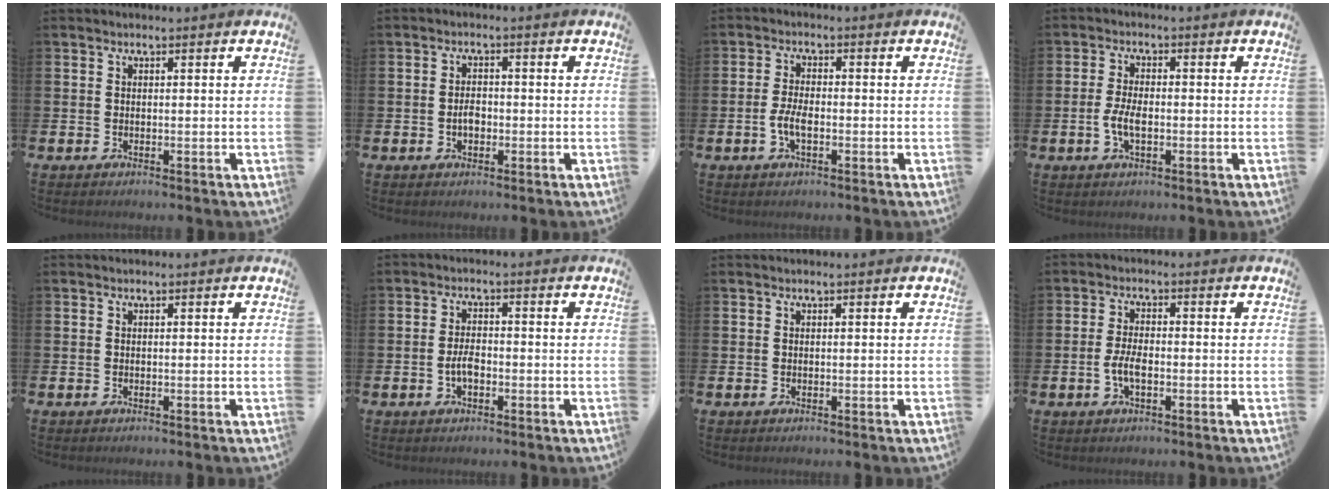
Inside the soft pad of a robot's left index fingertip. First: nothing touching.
{"total": 2.2, "force": [-0.4, 1.4, 1.7], "torque": [-0.022, 0.001, -0.010]}
{"total": 3.3, "force": [-0.8, 1.4, 2.8], "torque": [-0.057, 0.002, -0.017]}
{"total": 3.6, "force": [-0.6, 1.6, 3.1], "torque": [-0.062, 0.001, -0.014]}
{"total": 0.0}
{"total": 3.0, "force": [-0.7, 1.5, 2.5], "torque": [-0.045, 0.004, -0.014]}
{"total": 0.0}
{"total": 3.2, "force": [-0.7, 1.4, 2.8], "torque": [-0.050, 0.003, -0.013]}